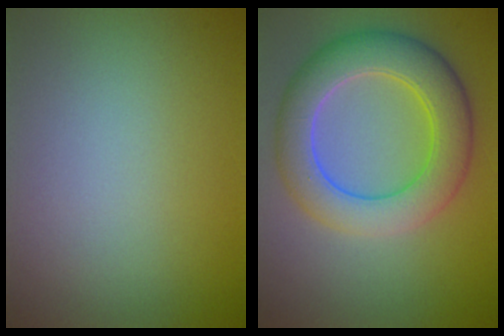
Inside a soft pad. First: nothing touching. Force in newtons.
{"total": 6.9, "press": 6.9, "slide": 0.2}